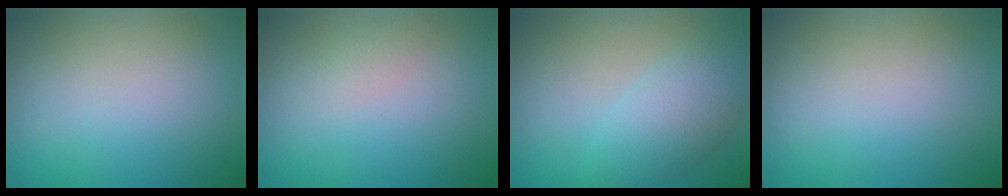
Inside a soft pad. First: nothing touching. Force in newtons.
{"total": 1.1, "press": 1.1, "slide": 0.0}
{"total": 4.5, "press": 4.5, "slide": 0.0}
{"total": 0.0}